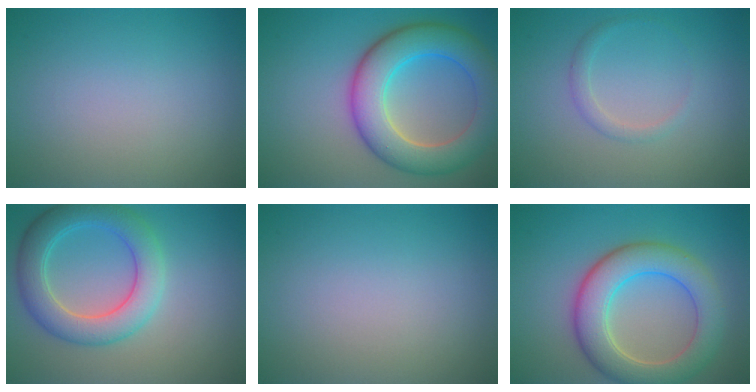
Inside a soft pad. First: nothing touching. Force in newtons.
{"total": 8.2, "press": 8.1, "slide": 0.3}
{"total": 1.2, "press": 1.2, "slide": 0.1}
{"total": 5.5, "press": 5.5, "slide": 0.2}
{"total": 0.0}
{"total": 7.2, "press": 7.1, "slide": 0.6}